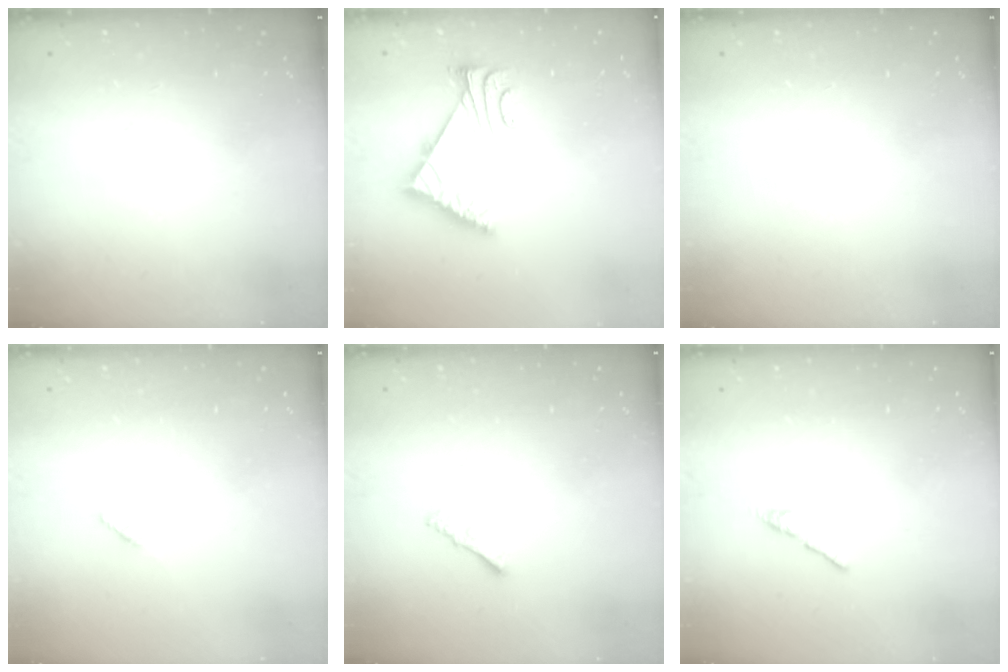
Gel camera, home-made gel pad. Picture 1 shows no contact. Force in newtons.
{"total": 6.6, "press": 6.6, "slide": 1.0}
{"total": 0.0}
{"total": 1.9, "press": 1.9, "slide": 0.3}
{"total": 1.3, "press": 1.3, "slide": 0.4}
{"total": 2.7, "press": 2.7, "slide": 0.7}